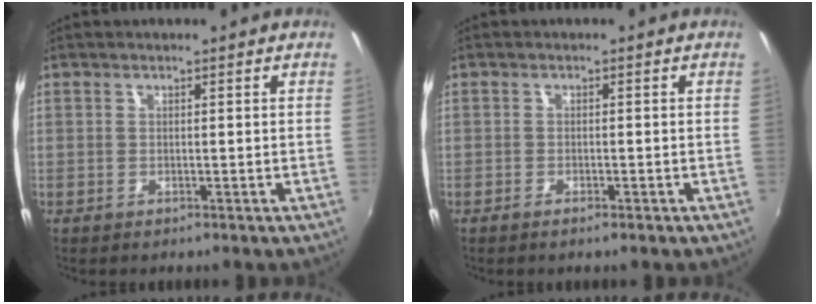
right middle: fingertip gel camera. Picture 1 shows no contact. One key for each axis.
{"total": 1.3, "fx": -1.0, "fy": 0.1, "fz": 0.8, "tx": -0.015, "ty": -0.002, "tz": -0.017}